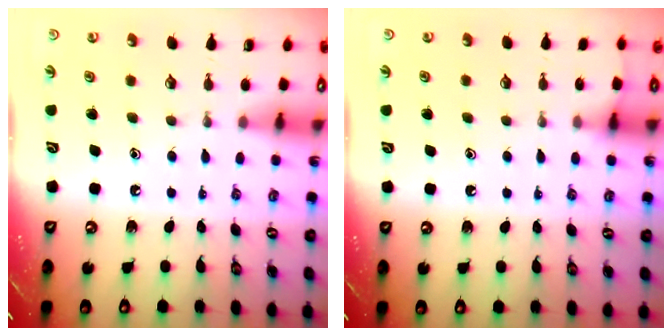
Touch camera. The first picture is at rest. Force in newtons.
{"total": 4.2, "press": 4.2, "slide": 0.6}